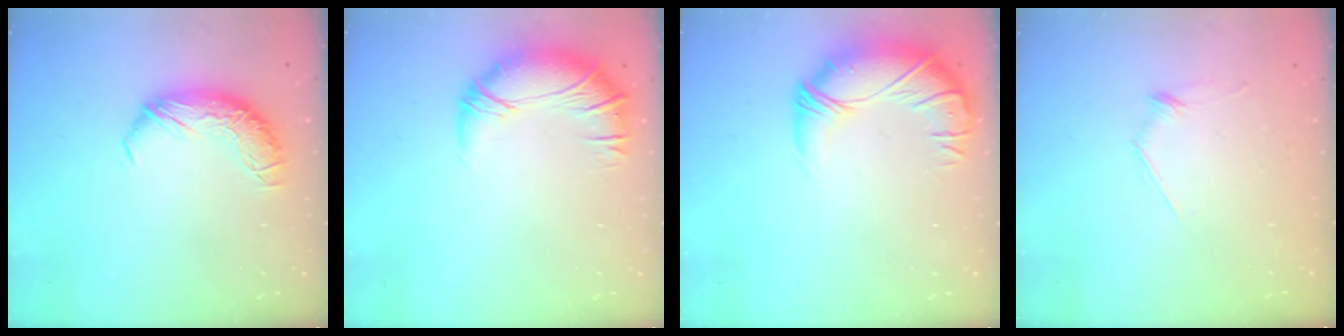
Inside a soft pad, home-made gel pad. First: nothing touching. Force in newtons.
{"total": 3.2, "press": 1.4, "slide": 2.9}
{"total": 3.4, "press": 1.1, "slide": 3.2}
{"total": 8.3, "press": 8.2, "slide": 0.5}